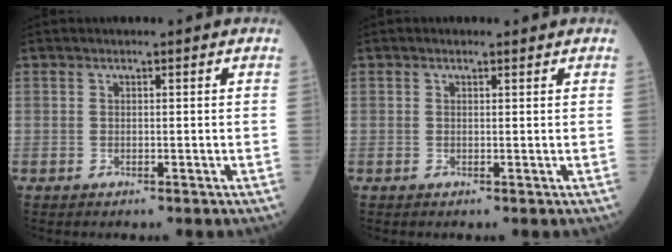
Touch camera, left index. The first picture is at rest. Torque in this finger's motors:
{"motor_torque": [0.45, -0.26, 0.04, -0.01]}